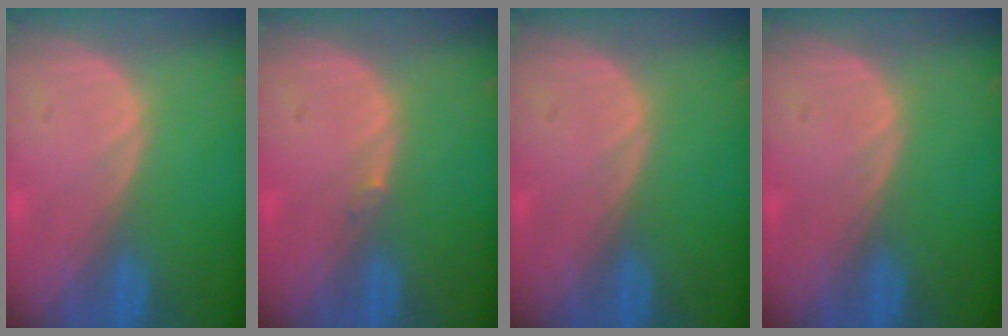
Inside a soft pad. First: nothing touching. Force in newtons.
{"total": 0.5, "press": 0.5, "slide": 0.1}
{"total": 0.0}
{"total": 0.0}